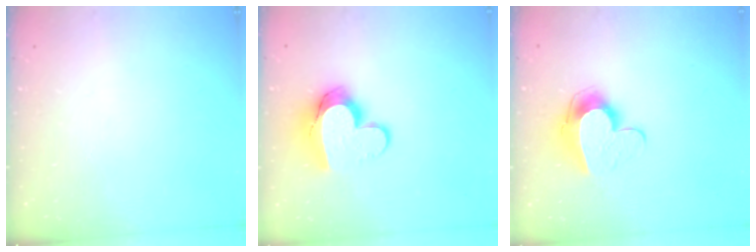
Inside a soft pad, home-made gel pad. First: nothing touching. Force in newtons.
{"total": 12.2, "press": 12.2, "slide": 0.9}
{"total": 11.0, "press": 11.0, "slide": 0.7}